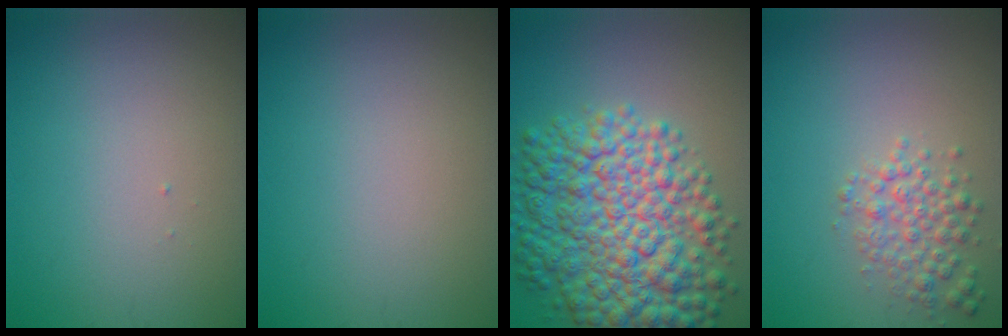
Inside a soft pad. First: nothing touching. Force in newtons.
{"total": 0.0}
{"total": 11.2, "press": 11.2, "slide": 0.3}
{"total": 2.8, "press": 2.8, "slide": 0.1}